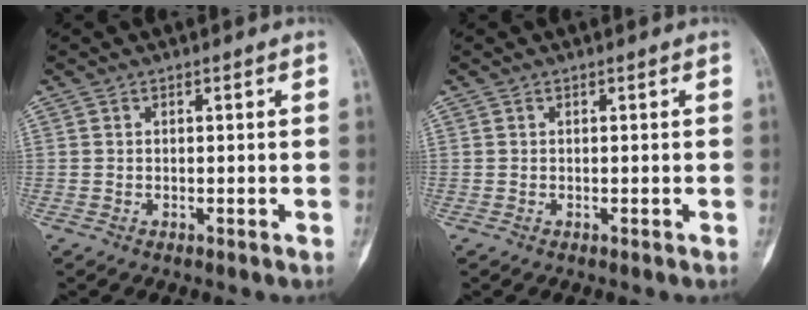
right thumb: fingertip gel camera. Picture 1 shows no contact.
{"total": 0.0}